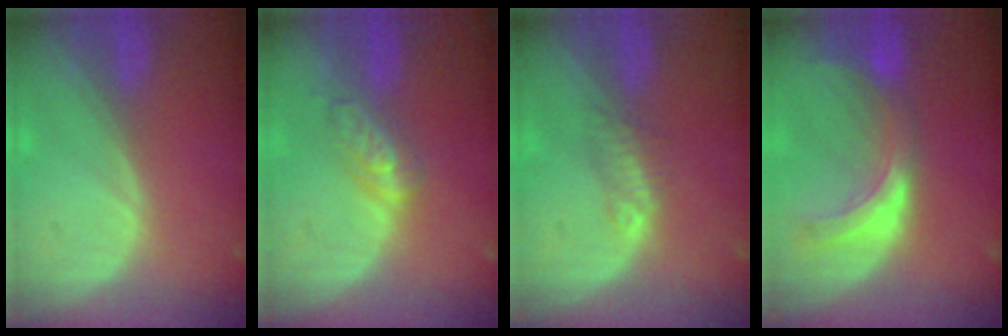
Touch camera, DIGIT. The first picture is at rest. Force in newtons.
{"total": 4.6, "press": 4.4, "slide": 1.4}
{"total": 2.3, "press": 2.1, "slide": 0.8}
{"total": 7.4, "press": 6.7, "slide": 2.9}